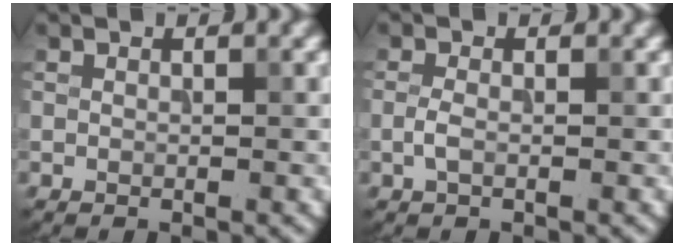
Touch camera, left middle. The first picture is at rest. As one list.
[{"total": 1.3, "force": [-0.4, 0.6, 1.1], "torque": [-0.027, -0.001, -0.012]}]